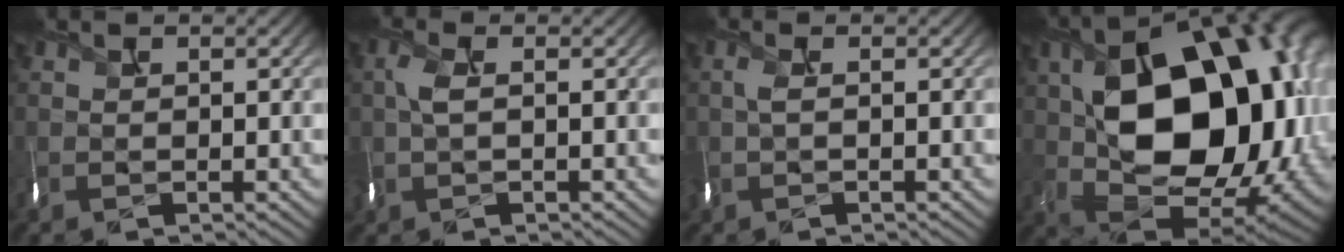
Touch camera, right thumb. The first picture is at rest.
{"total": 1.6, "force": [-0.2, 0.8, 1.4], "torque": [-0.042, 0.001, -0.004]}
{"total": 0.7, "force": [-0.4, 0.0, 0.6], "torque": [-0.018, 0.001, -0.009]}
{"total": 19.1, "force": [1.4, 12.8, 14.1], "torque": [-0.247, -0.025, 0.043]}